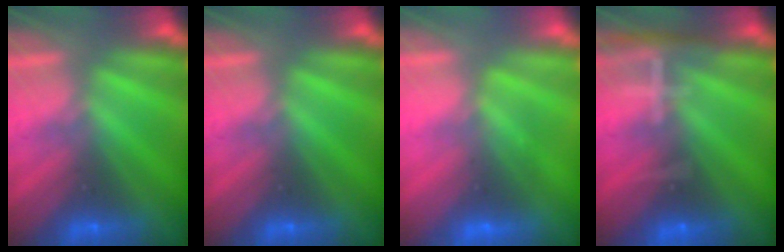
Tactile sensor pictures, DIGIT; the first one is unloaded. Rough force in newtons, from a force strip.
{"total": 0.0}
{"total": 2.7}
{"total": 7.4}